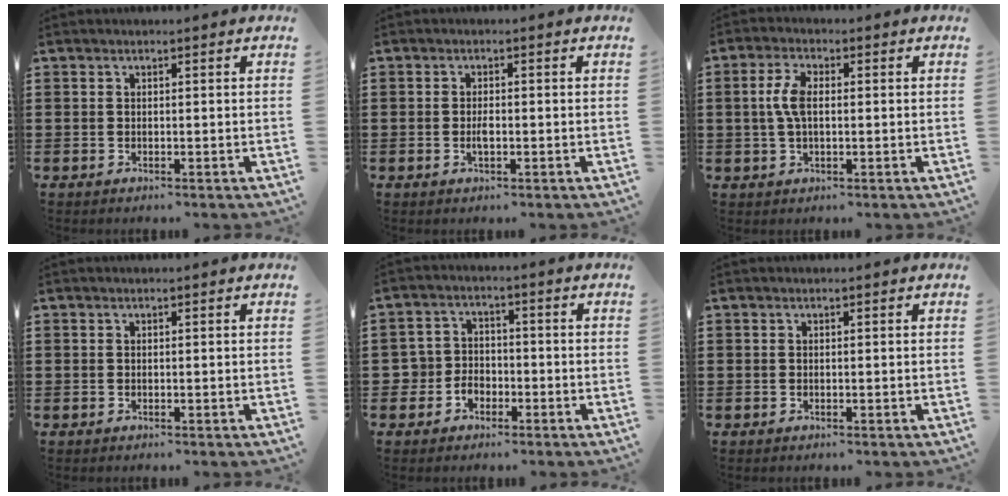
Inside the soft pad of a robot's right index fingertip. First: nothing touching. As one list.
[{"total": 1.8, "force": [-0.4, 0.7, 1.7], "torque": [-0.031, 0.001, -0.007]}, {"total": 5.0, "force": [0.3, 2.2, 4.5], "torque": [-0.112, 0.000, -0.004]}, {"total": 0.0}, {"total": 3.8, "force": [-1.9, 3.2, 0.7], "torque": [-0.032, 0.006, -0.044]}, {"total": 0.0}]